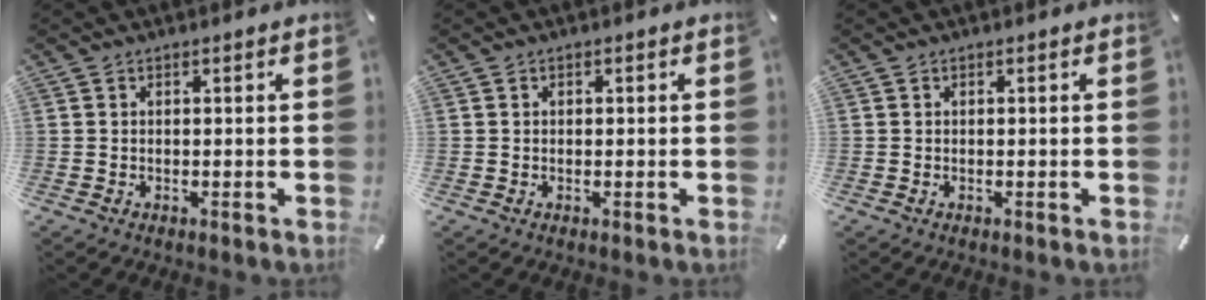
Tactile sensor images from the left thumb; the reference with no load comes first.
{"total": 0.5, "force": [0.0, 0.5, 0.2], "torque": [-0.005, 0.002, -0.001]}
{"total": 0.0}